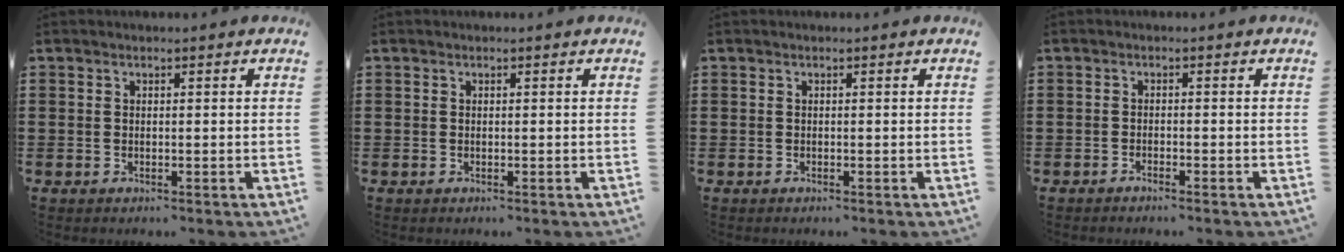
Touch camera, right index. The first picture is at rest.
{"total": 0.0}
{"total": 0.0}
{"total": 1.1, "force": [-1.1, -0.2, 0.1], "torque": [-0.003, -0.002, -0.020]}